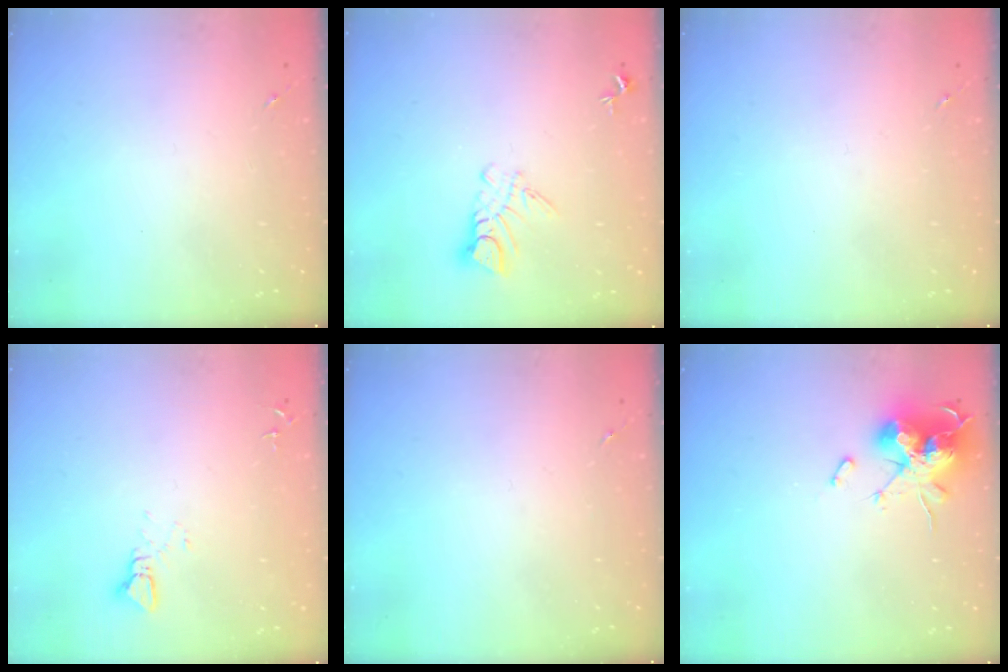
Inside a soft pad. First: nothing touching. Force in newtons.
{"total": 6.6, "press": 6.5, "slide": 0.6}
{"total": 0.0}
{"total": 2.4, "press": 2.4, "slide": 0.1}
{"total": 0.0}
{"total": 16.7, "press": 16.7, "slide": 0.1}